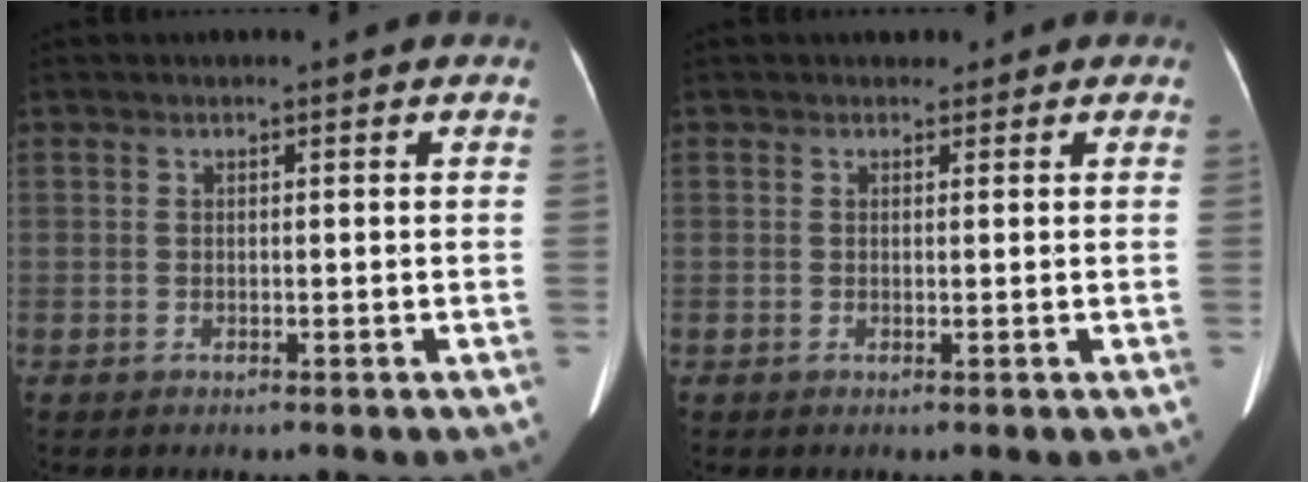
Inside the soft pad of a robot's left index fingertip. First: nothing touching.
{"total": 1.2, "force": [0.7, 1.0, 0.0], "torque": [0.006, 0.002, 0.005]}